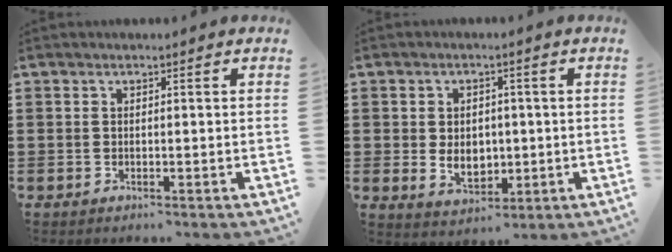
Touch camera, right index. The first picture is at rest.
{"total": 4.6, "force": [-0.2, 3.4, 3.0], "torque": [-0.051, 0.001, -0.008]}